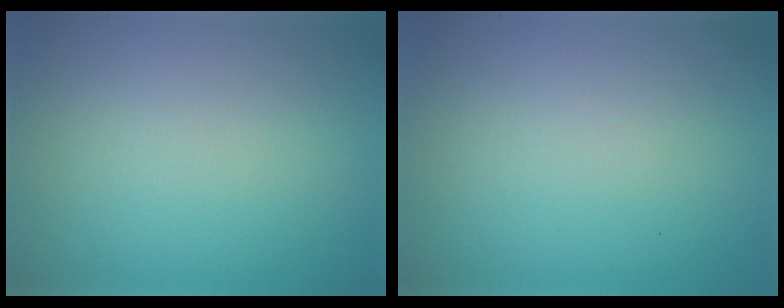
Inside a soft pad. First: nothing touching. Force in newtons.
{"total": 0.7, "press": 0.6, "slide": 0.1}